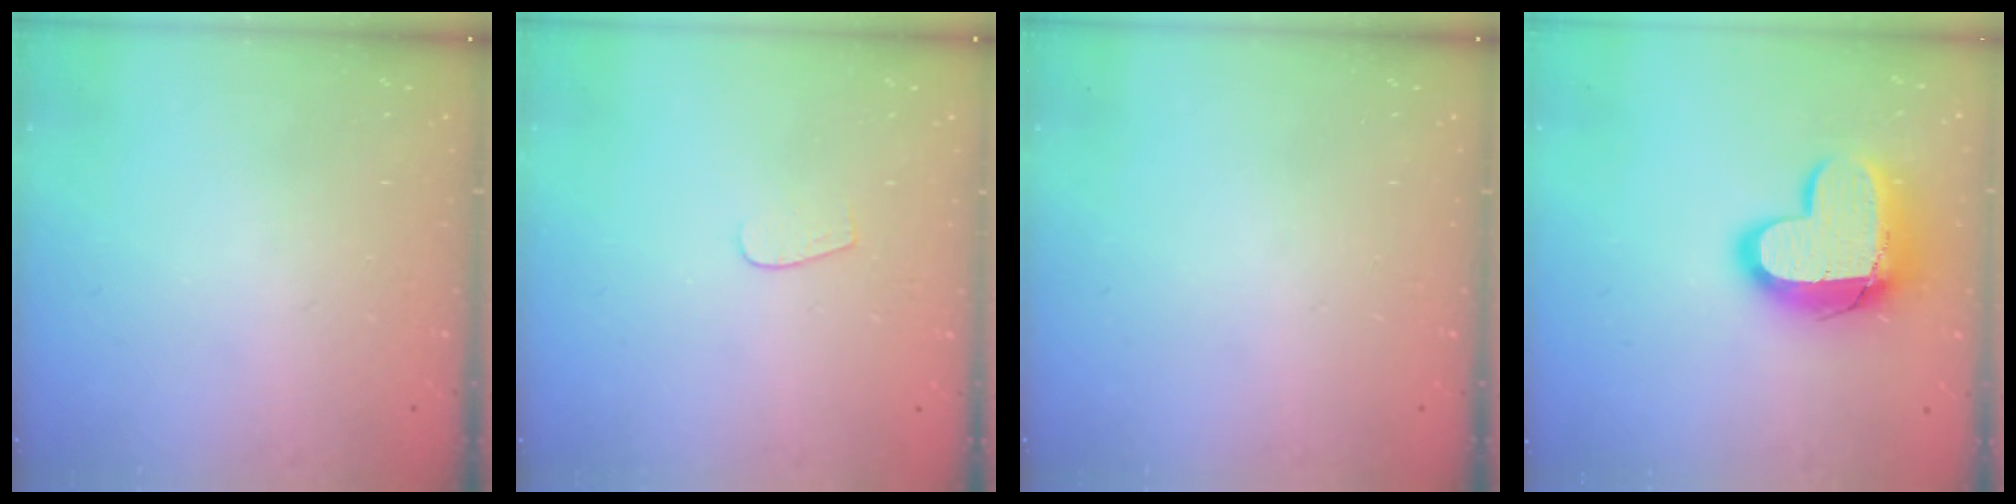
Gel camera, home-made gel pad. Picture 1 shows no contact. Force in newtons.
{"total": 3.4, "press": 3.4, "slide": 0.3}
{"total": 0.0}
{"total": 15.4, "press": 15.4, "slide": 1.1}